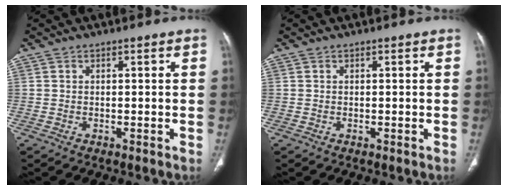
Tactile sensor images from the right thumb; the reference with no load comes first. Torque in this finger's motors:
{"motor_torque": [-0.54, 0.28, 0.40, -0.40, 0.01]}